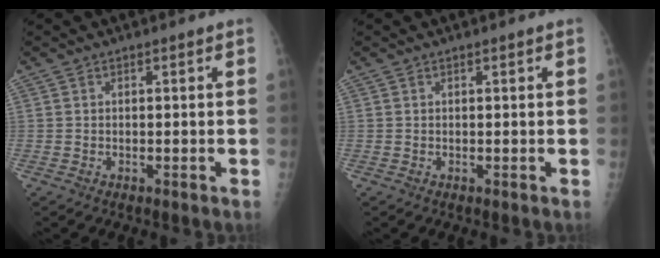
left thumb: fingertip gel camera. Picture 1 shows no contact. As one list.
[{"total": 0.0}]